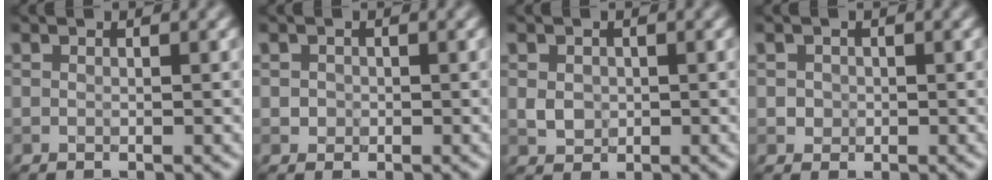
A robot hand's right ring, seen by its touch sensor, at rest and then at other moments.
{"total": 0.8, "force": [0.0, 0.8, 0.1], "torque": [0.006, -0.001, -0.002]}
{"total": 1.6, "force": [0.0, 1.4, 0.8], "torque": [-0.016, -0.001, -0.001]}
{"total": 1.0, "force": [0.0, 0.9, 0.1], "torque": [0.008, -0.002, 0.001]}